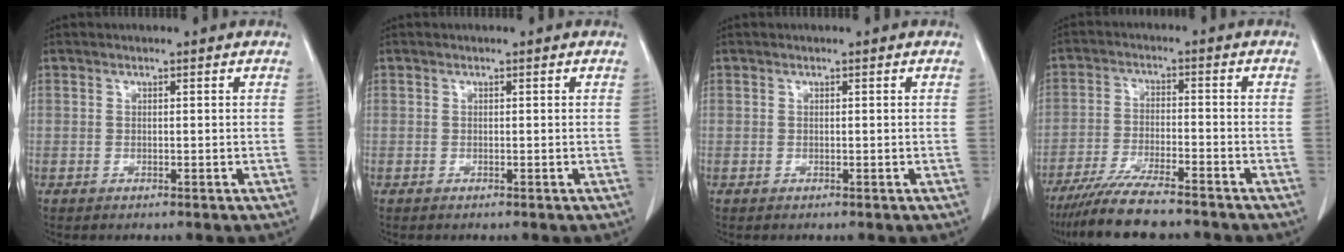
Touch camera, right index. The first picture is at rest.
{"total": 0.0}
{"total": 0.0}
{"total": 10.6, "force": [-9.1, 1.0, 5.4], "torque": [-0.092, -0.028, -0.150]}